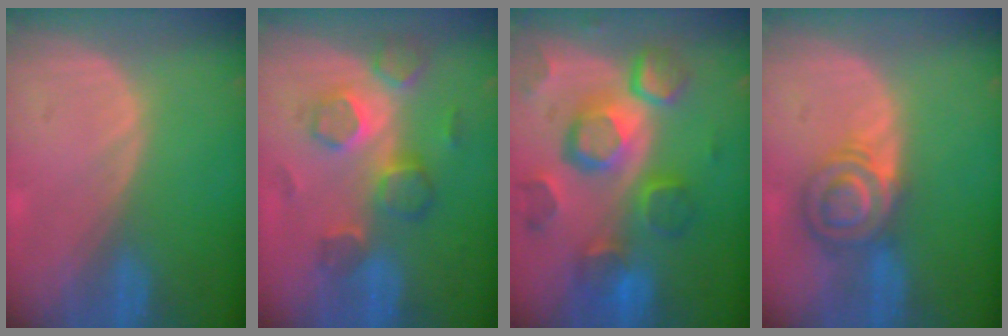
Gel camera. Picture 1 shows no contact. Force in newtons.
{"total": 8.1, "press": 7.4, "slide": 3.3}
{"total": 12.4, "press": 10.7, "slide": 6.1}
{"total": 6.2, "press": 6.1, "slide": 1.2}